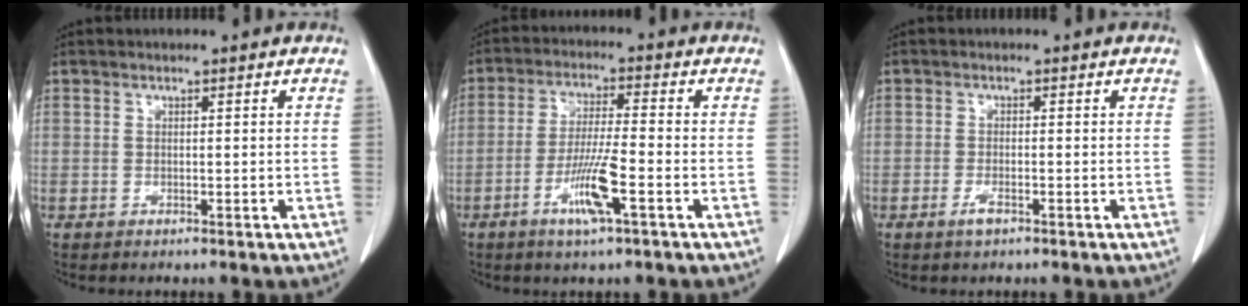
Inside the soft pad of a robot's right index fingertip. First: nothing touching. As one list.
[{"total": 7.9, "force": [-3.4, 0.1, 7.2], "torque": [-0.139, -0.010, -0.064]}, {"total": 1.7, "force": [-1.1, 0.4, 1.3], "torque": [-0.029, -0.002, -0.020]}]